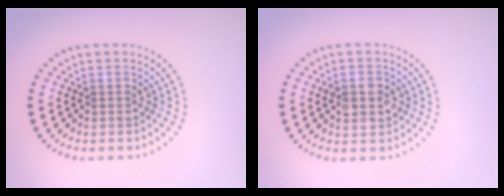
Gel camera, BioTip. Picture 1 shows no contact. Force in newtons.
{"total": 2.8, "press": 2.8, "slide": 0.1}